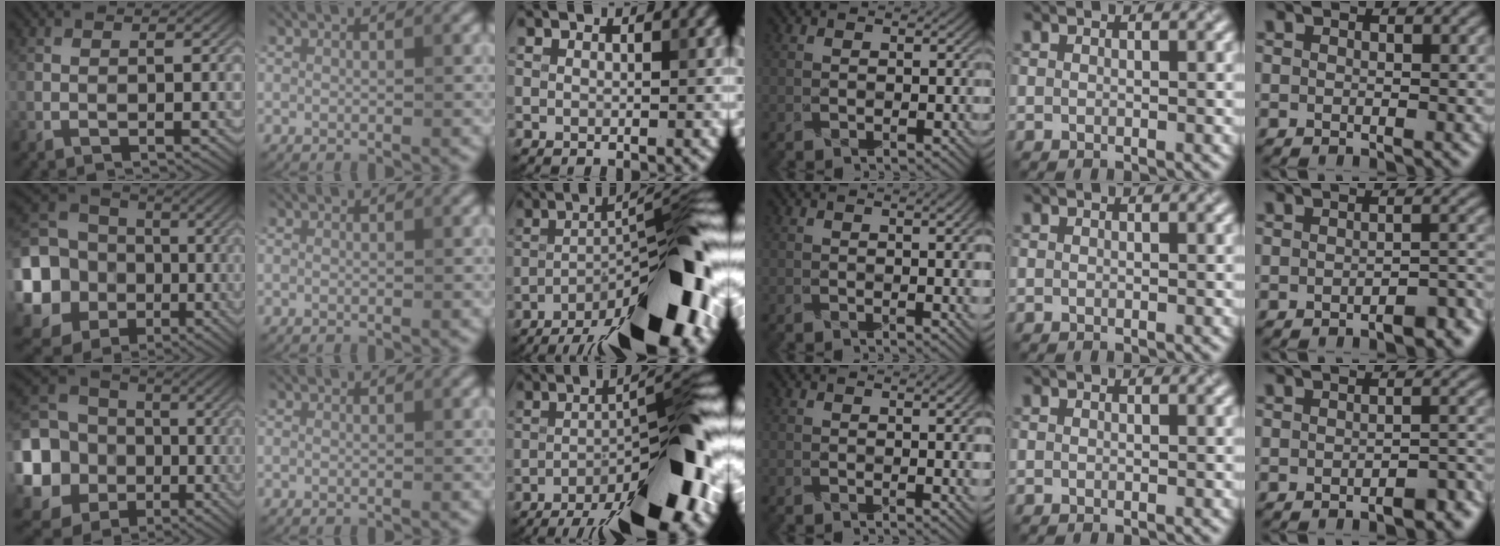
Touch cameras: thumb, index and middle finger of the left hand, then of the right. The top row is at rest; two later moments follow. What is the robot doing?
{"motion": "wrap", "object": "string"}